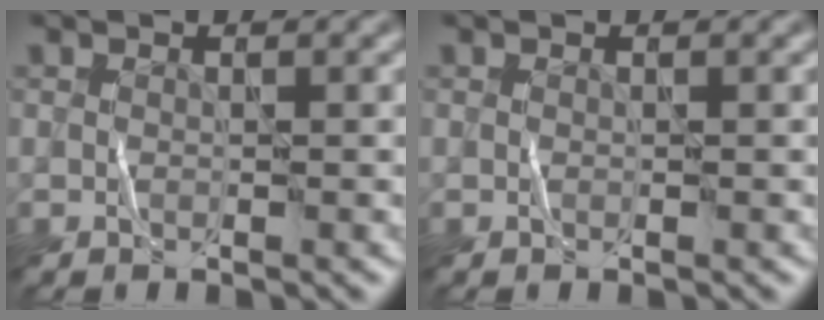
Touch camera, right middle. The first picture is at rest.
{"total": 0.0}